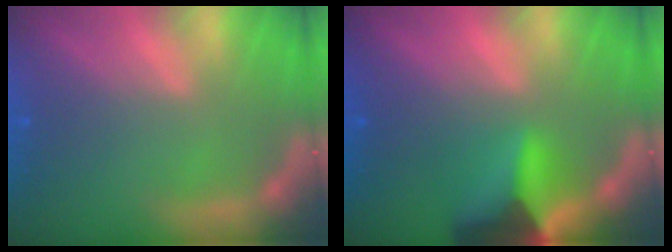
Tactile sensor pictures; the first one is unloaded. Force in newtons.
{"total": 7.9}